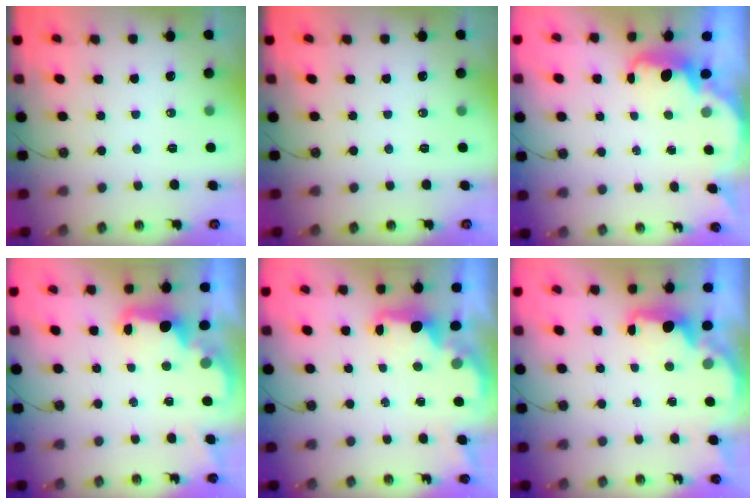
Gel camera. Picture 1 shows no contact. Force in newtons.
{"total": 0.0}
{"total": 2.5, "press": 2.5, "slide": 0.6}
{"total": 2.8, "press": 2.6, "slide": 0.9}
{"total": 1.9, "press": 1.8, "slide": 0.7}
{"total": 2.2, "press": 2.1, "slide": 0.8}